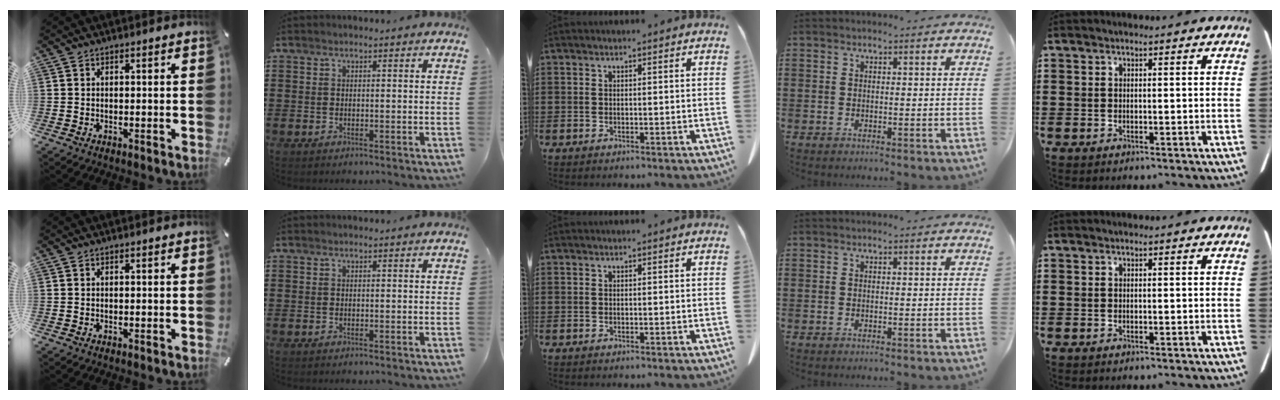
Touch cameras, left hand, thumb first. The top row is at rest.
{}